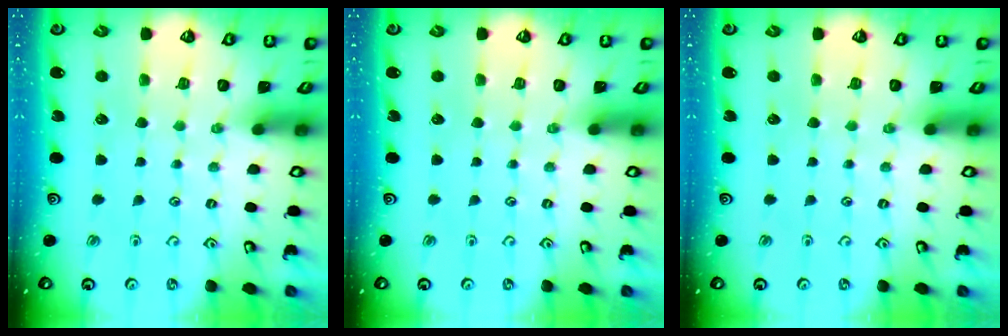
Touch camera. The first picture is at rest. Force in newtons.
{"total": 0.0}
{"total": 0.0}